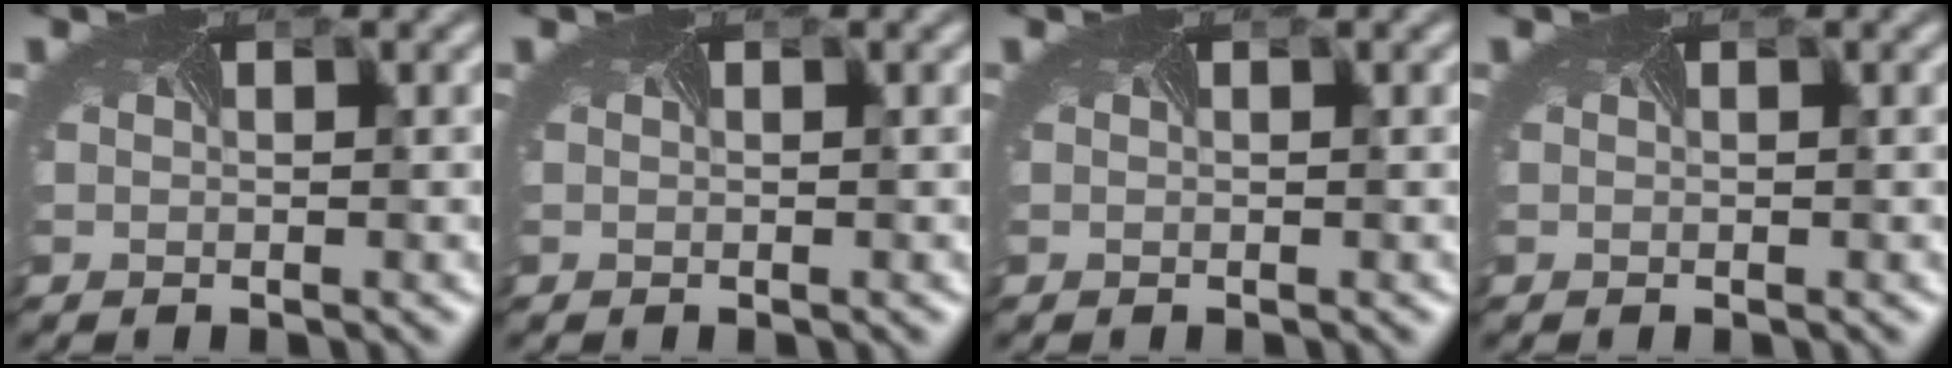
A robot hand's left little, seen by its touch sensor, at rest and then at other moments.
{"total": 0.0}
{"total": 0.0}
{"total": 0.0}